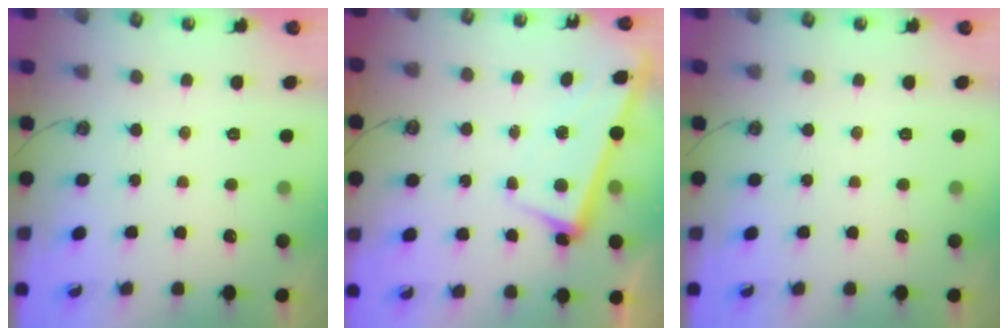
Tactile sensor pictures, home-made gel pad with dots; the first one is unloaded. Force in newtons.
{"total": 2.4, "press": 2.2, "slide": 0.9}
{"total": 0.0}